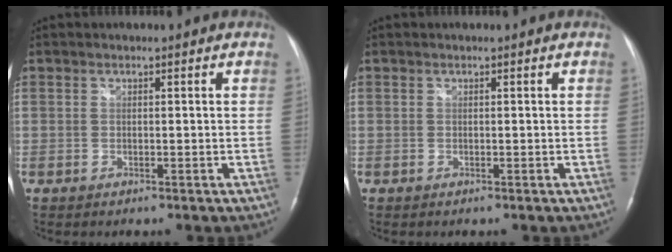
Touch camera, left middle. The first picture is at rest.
{"total": 0.0}